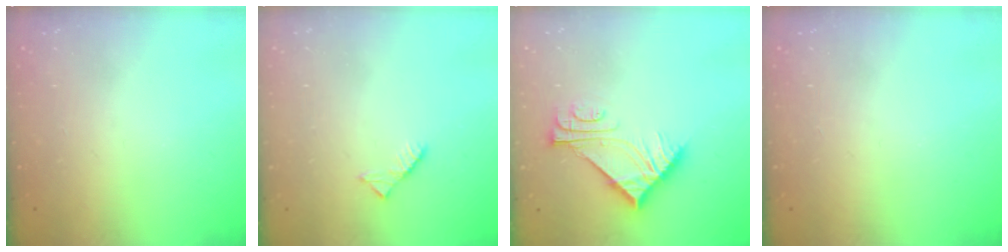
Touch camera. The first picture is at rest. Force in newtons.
{"total": 2.6, "press": 2.6, "slide": 0.4}
{"total": 7.7, "press": 7.7, "slide": 0.1}
{"total": 0.0}